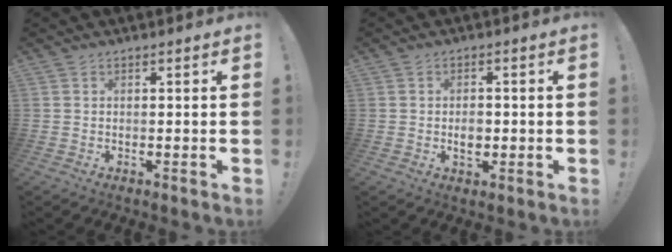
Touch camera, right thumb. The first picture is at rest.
{"total": 3.8, "force": [-0.9, 2.8, 2.4], "torque": [-0.029, 0.002, -0.017]}